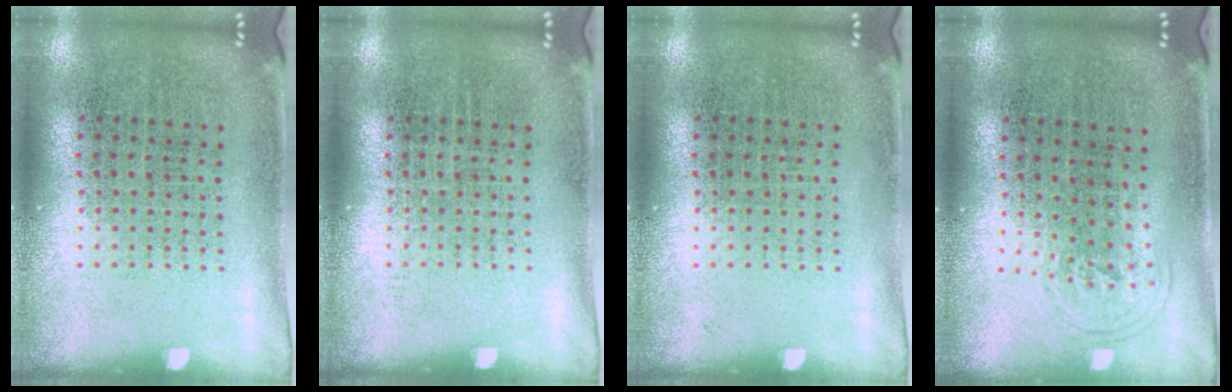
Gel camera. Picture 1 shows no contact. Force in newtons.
{"total": 0.0}
{"total": 0.0}
{"total": 0.9, "press": 0.6, "slide": 0.6}